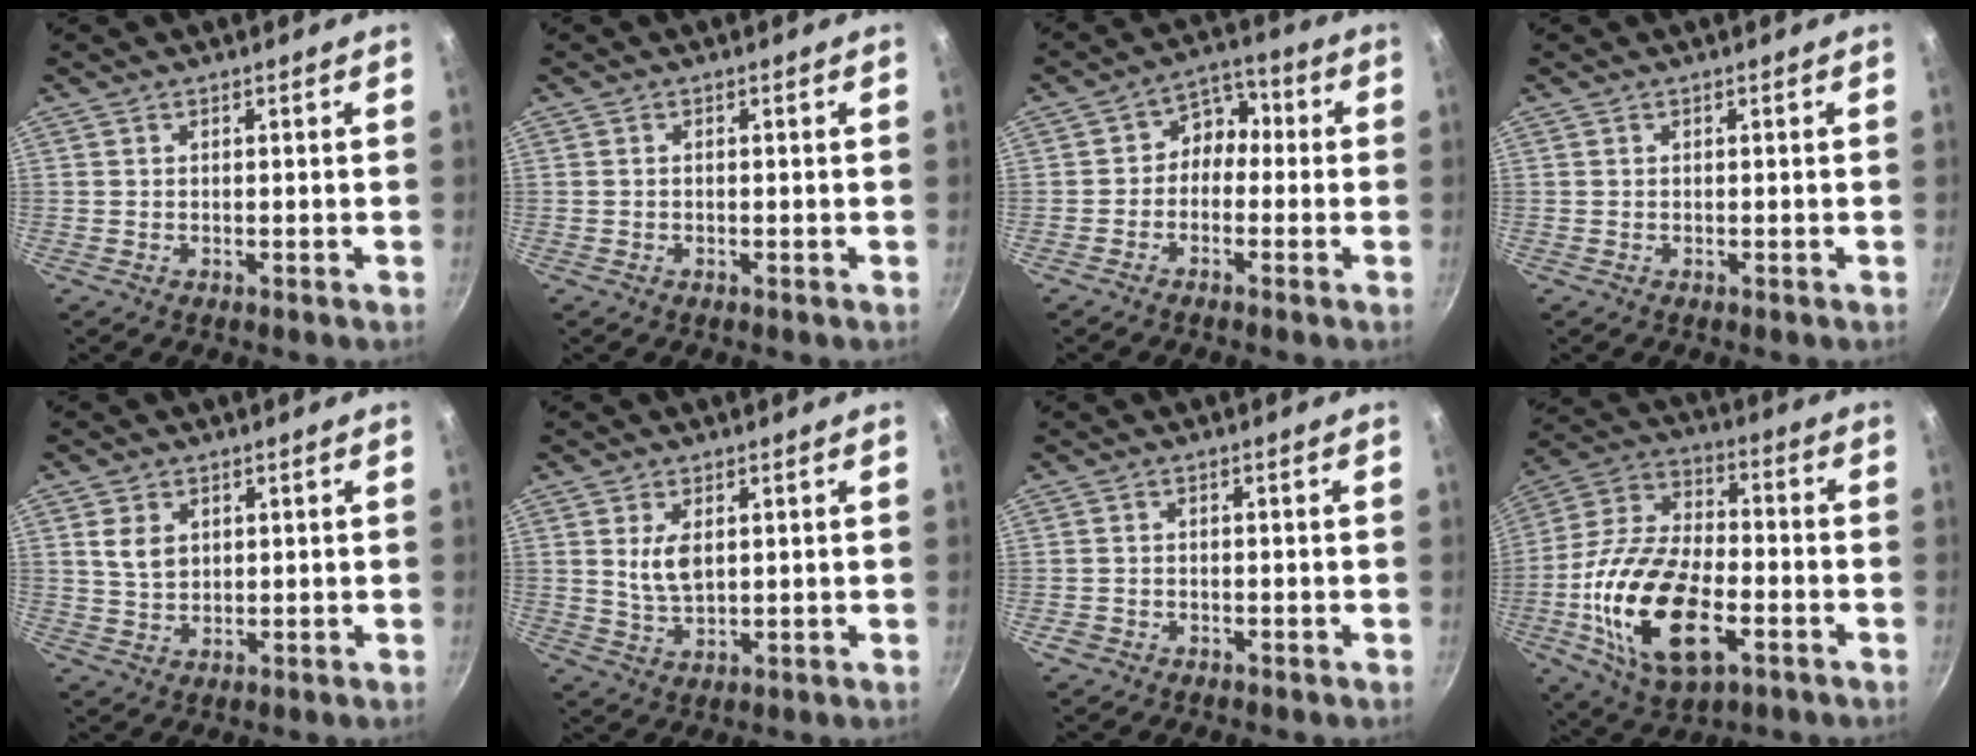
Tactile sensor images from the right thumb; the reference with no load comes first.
{"total": 0.0}
{"total": 6.0, "force": [-0.9, 4.9, 3.3], "torque": [-0.010, 0.031, -0.035]}
{"total": 0.0}
{"total": 4.6, "force": [1.5, 3.3, 2.9], "torque": [-0.044, -0.006, 0.032]}
{"total": 5.3, "force": [1.4, 2.8, 4.2], "torque": [-0.074, -0.017, 0.032]}
{"total": 1.7, "force": [-0.9, 1.3, 0.6], "torque": [-0.013, 0.008, -0.011]}
{"total": 23.1, "force": [-6.3, 12.4, 18.4], "torque": [-0.350, 0.025, -0.115]}